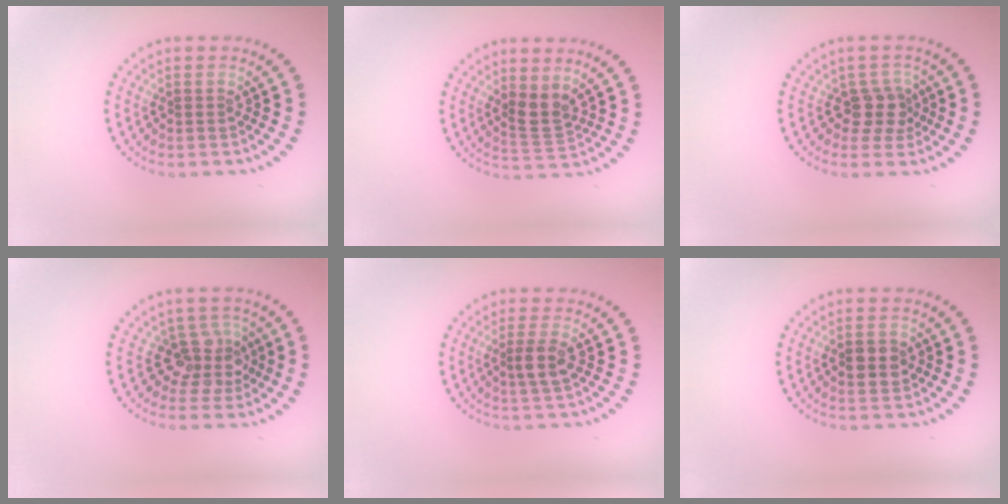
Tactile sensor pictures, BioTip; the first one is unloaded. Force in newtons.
{"total": 2.4, "press": 2.0, "slide": 1.3}
{"total": 2.5, "press": 2.0, "slide": 1.5}
{"total": 3.2, "press": 2.4, "slide": 2.1}
{"total": 2.0, "press": 1.6, "slide": 1.1}
{"total": 2.8, "press": 2.8, "slide": 0.2}